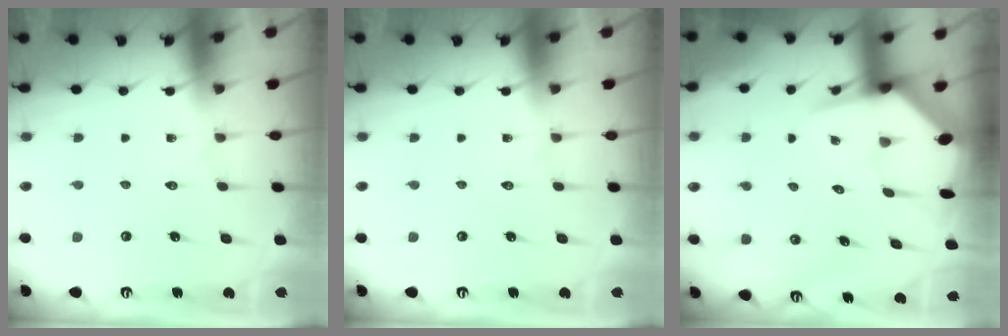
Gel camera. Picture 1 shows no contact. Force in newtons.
{"total": 0.0}
{"total": 5.4, "press": 5.4, "slide": 0.6}